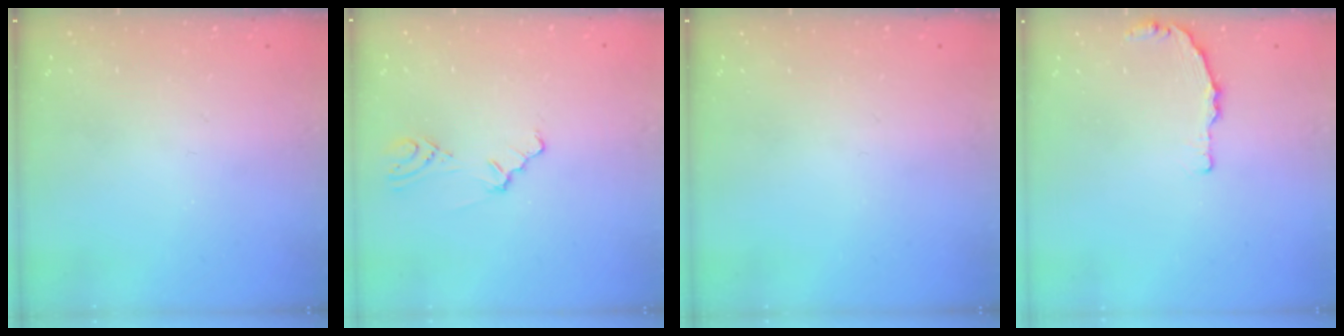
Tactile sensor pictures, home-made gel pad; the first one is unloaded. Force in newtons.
{"total": 2.6, "press": 2.5, "slide": 0.5}
{"total": 0.0}
{"total": 2.6, "press": 2.6, "slide": 0.4}